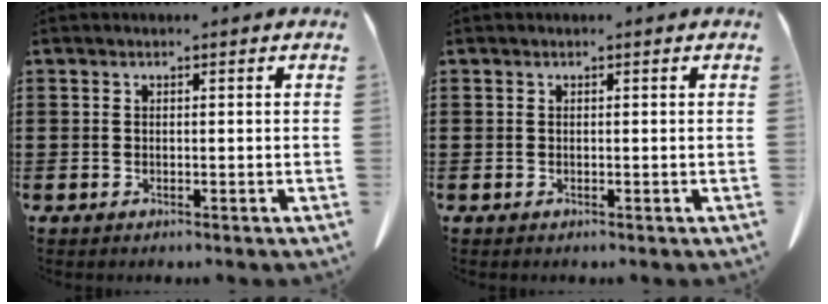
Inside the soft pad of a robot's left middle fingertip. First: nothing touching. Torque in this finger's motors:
{"motor_torque": [0.00, 0.00, 0.01, 0.01]}